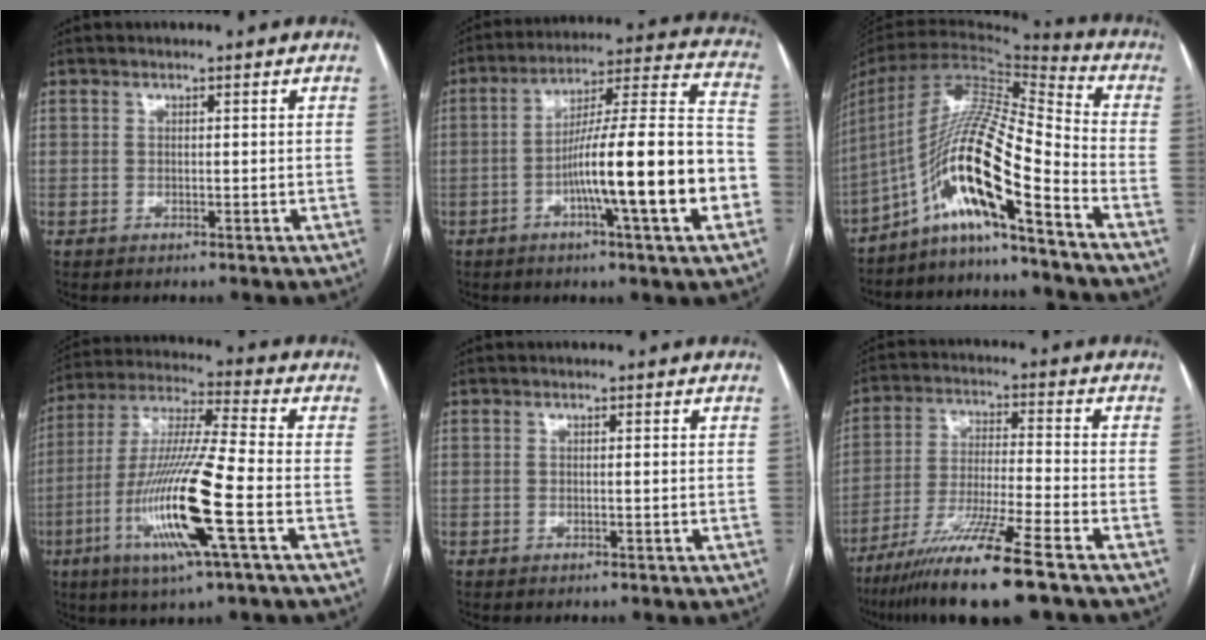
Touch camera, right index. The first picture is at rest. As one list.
[{"total": 19.3, "force": [-5.6, 0.7, 18.5], "torque": [-0.261, 0.014, -0.085]}, {"total": 16.1, "force": [-9.6, 0.2, 13.0], "torque": [-0.248, 0.014, -0.175]}, {"total": 17.0, "force": [-5.6, 0.0, 16.0], "torque": [-0.328, -0.018, -0.109]}, {"total": 0.6, "force": [0.0, 0.1, 0.5], "torque": [-0.013, 0.000, 0.002]}, {"total": 14.0, "force": [-9.5, -0.6, 10.3], "torque": [-0.203, -0.043, -0.172]}]